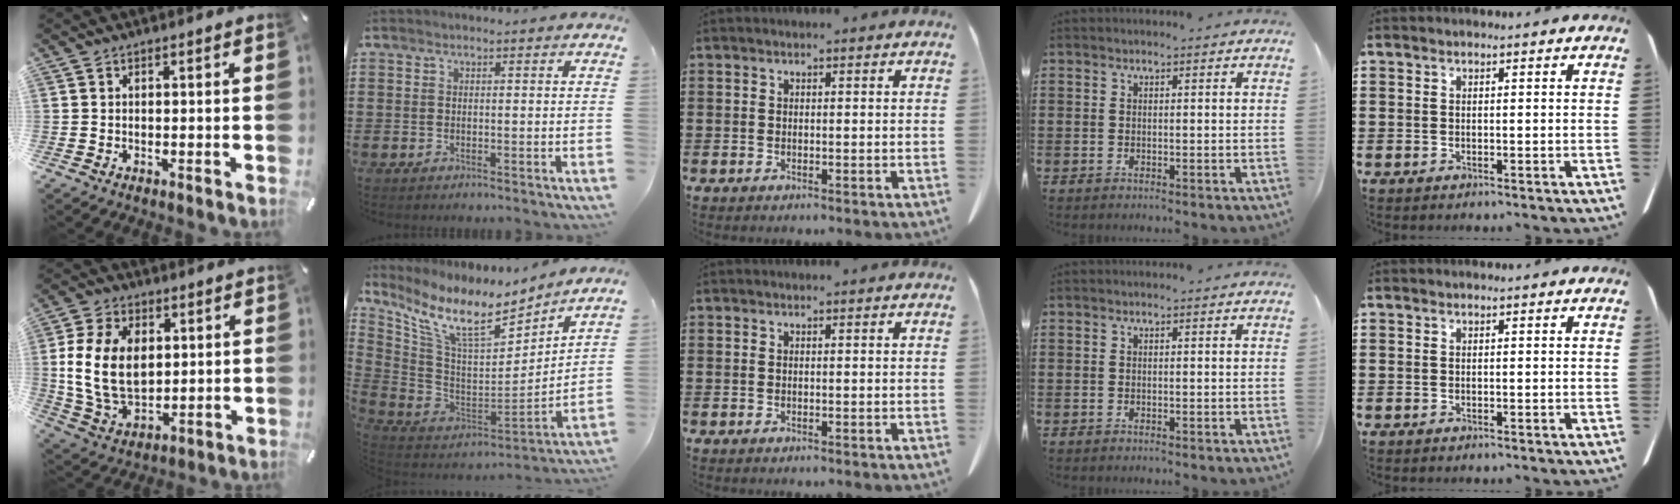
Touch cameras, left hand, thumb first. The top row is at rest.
{"thumb": {"total": 14.9, "force": [2.2, 10.7, 10.1], "torque": [-0.225, 0.008, 0.038]}, "index": {"total": 11.1, "force": [7.7, 3.1, 7.4], "torque": [-0.173, -0.048, 0.135]}}